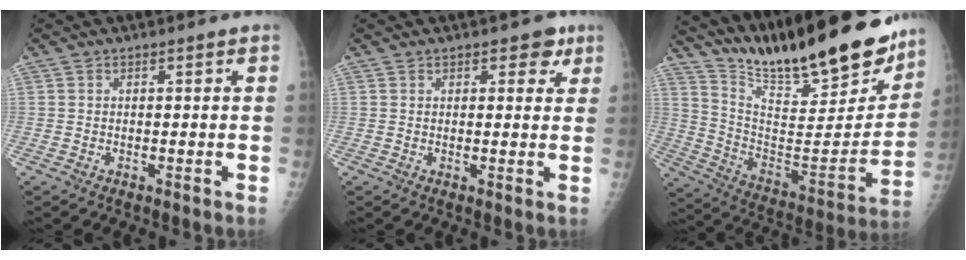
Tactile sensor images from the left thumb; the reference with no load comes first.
{"total": 3.5, "force": [2.0, 2.1, 2.0], "torque": [0.000, -0.005, 0.021]}
{"total": 27.5, "force": [22.9, 5.6, 14.1], "torque": [-0.198, -0.121, 0.358]}